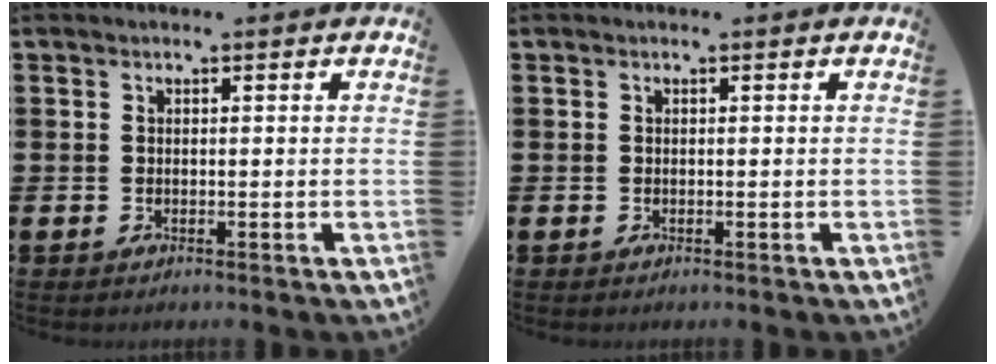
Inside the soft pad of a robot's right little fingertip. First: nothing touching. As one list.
[{"total": 0.0}]